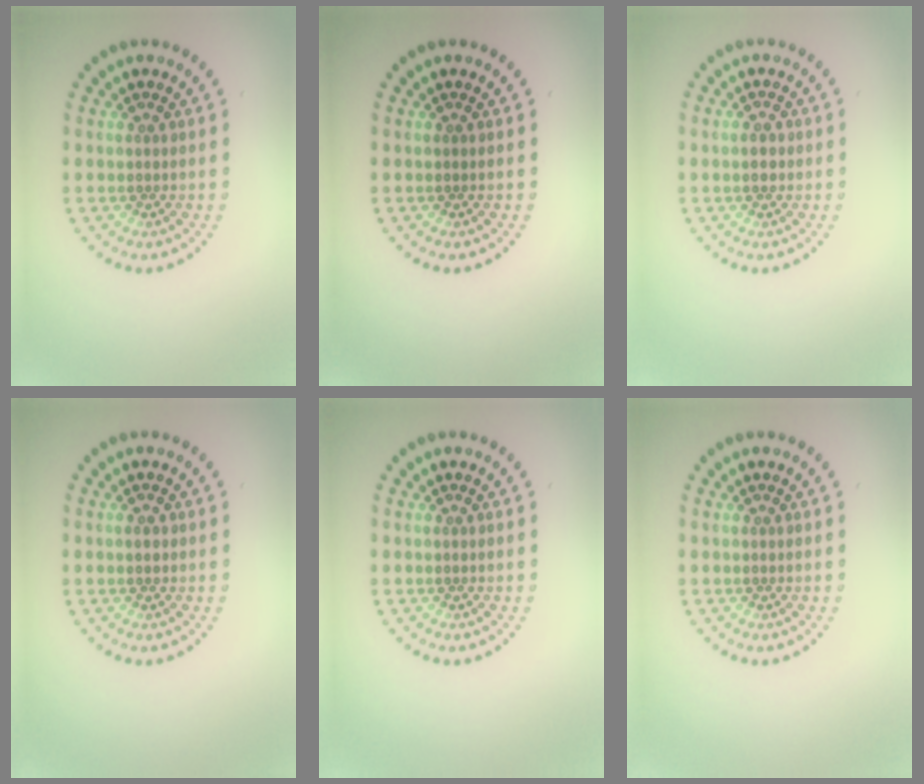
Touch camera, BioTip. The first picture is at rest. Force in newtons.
{"total": 0.0}
{"total": 1.2, "press": 1.2, "slide": 0.1}
{"total": 1.1, "press": 1.1, "slide": 0.2}
{"total": 0.0}
{"total": 0.0}